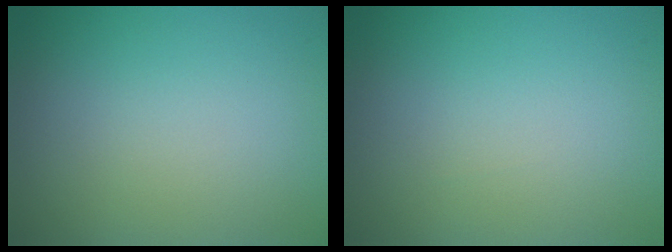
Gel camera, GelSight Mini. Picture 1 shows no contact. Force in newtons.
{"total": 0.0}